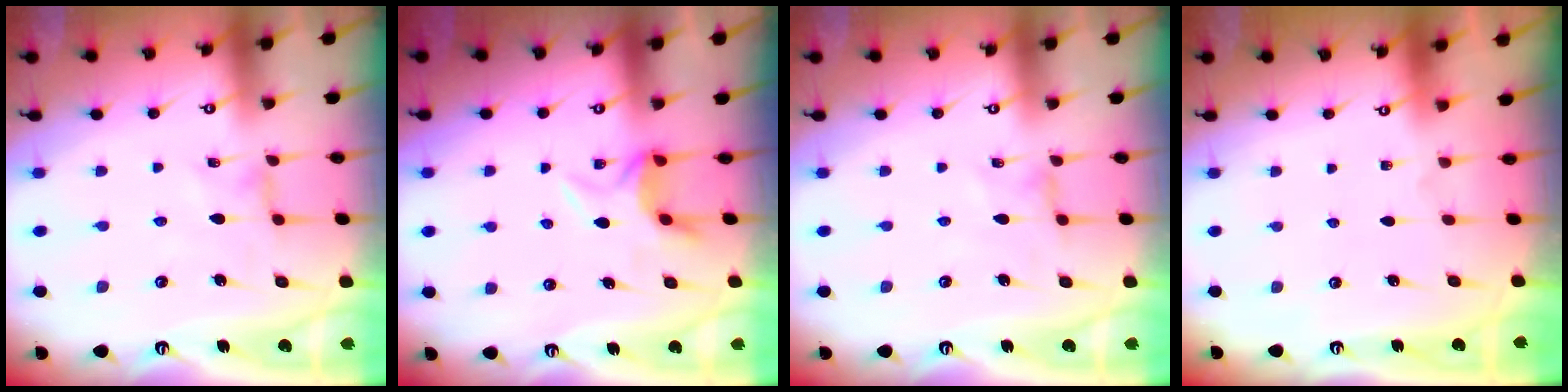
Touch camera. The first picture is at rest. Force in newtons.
{"total": 5.2, "press": 5.1, "slide": 1.1}
{"total": 0.0}
{"total": 0.0}